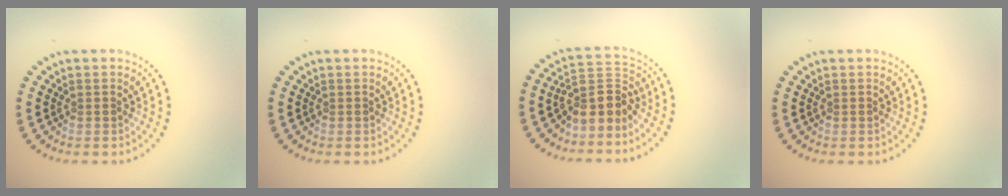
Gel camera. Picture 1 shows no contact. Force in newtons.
{"total": 0.0}
{"total": 3.8, "press": 2.9, "slide": 2.4}
{"total": 0.0}